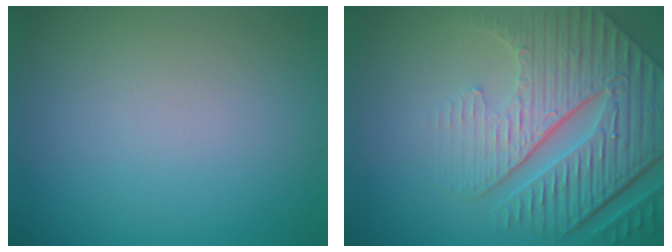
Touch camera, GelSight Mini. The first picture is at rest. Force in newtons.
{"total": 9.1, "press": 6.3, "slide": 6.6}